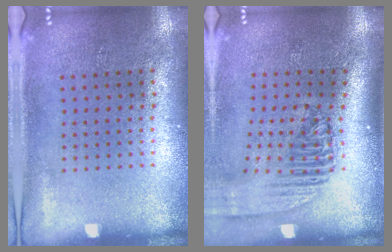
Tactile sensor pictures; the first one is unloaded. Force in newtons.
{"total": 2.3, "press": 1.7, "slide": 1.5}